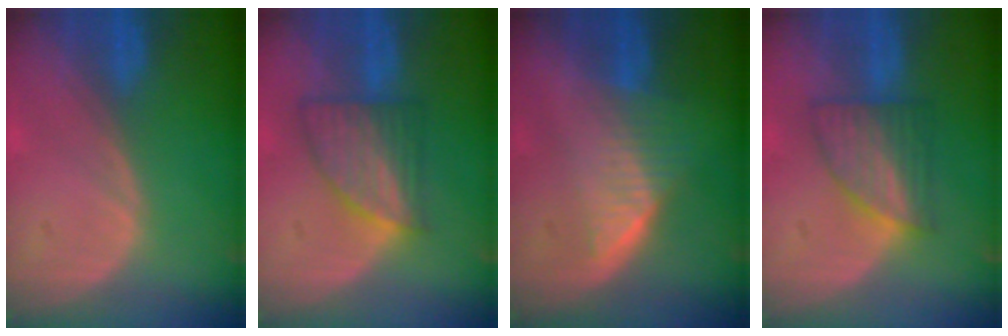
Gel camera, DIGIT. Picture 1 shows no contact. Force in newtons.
{"total": 7.0, "press": 6.4, "slide": 2.8}
{"total": 6.5, "press": 5.7, "slide": 3.2}
{"total": 6.2, "press": 6.0, "slide": 1.5}